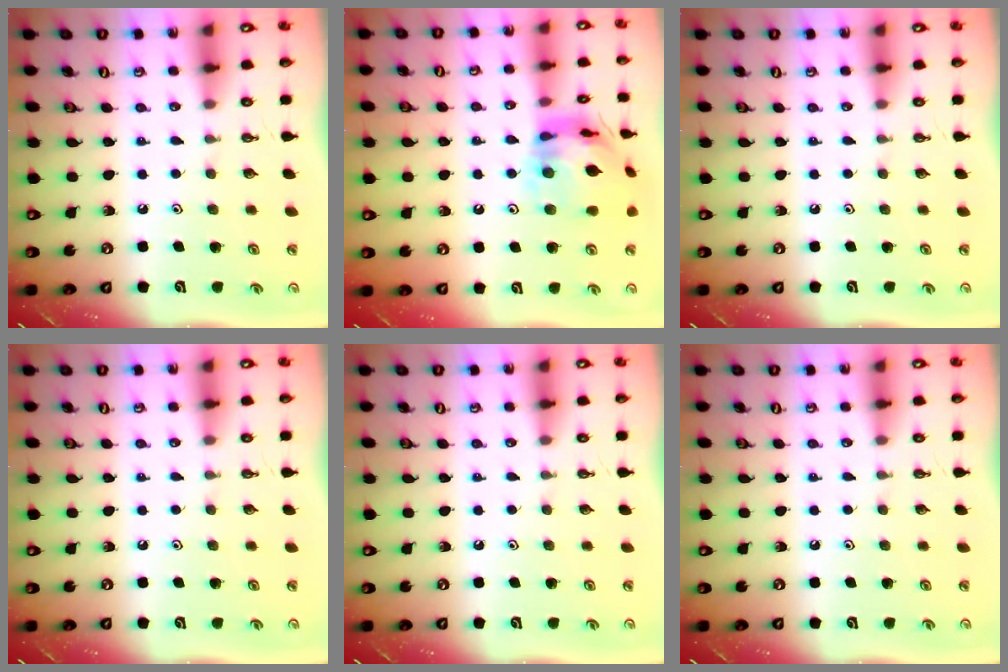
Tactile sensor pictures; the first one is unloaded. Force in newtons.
{"total": 16.9, "press": 16.8, "slide": 1.7}
{"total": 0.0}
{"total": 0.0}
{"total": 0.0}
{"total": 0.0}